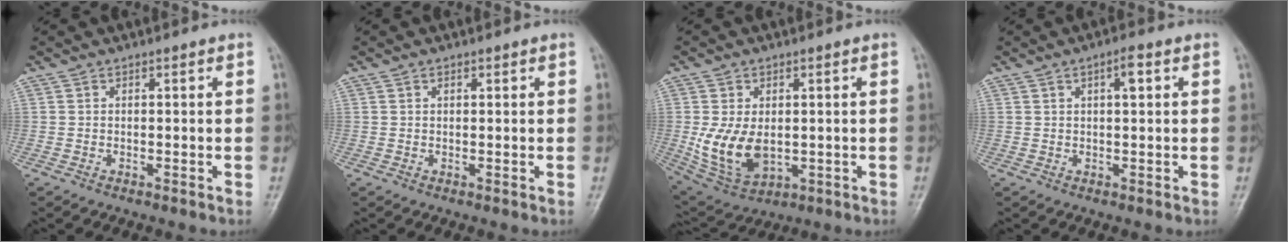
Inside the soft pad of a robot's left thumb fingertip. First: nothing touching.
{"total": 0.8, "force": [0.4, 0.5, 0.4], "torque": [-0.004, -0.001, 0.006]}
{"total": 10.8, "force": [-0.5, 7.0, 8.2], "torque": [-0.148, -0.011, 0.012]}
{"total": 2.9, "force": [1.0, 0.9, 2.6], "torque": [-0.038, 0.004, 0.014]}